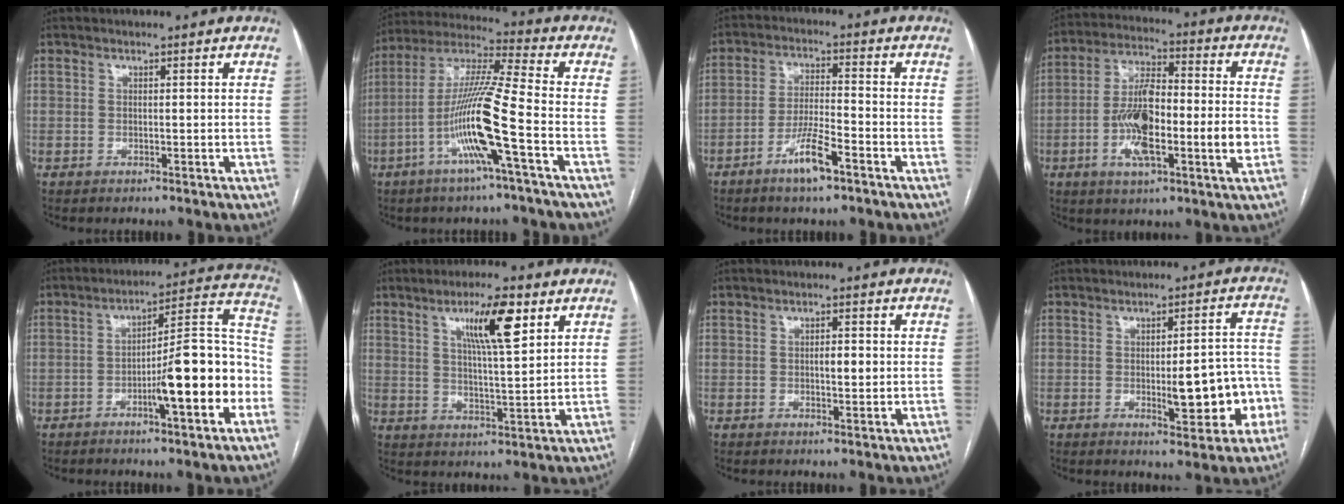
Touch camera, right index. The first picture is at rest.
{"total": 14.2, "force": [-4.9, -1.0, 13.3], "torque": [-0.264, 0.001, -0.101]}
{"total": 7.0, "force": [-4.3, 0.8, 5.5], "torque": [-0.109, -0.003, -0.077]}
{"total": 15.3, "force": [-3.2, 3.3, 14.6], "torque": [-0.267, 0.015, -0.054]}
{"total": 14.7, "force": [-4.9, 2.0, 13.7], "torque": [-0.195, 0.026, -0.073]}
{"total": 9.3, "force": [4.6, 1.0, 8.0], "torque": [-0.140, 0.003, 0.078]}
{"total": 2.4, "force": [0.1, 0.8, 2.3], "torque": [-0.038, 0.001, 0.003]}
{"total": 9.9, "force": [-2.6, 2.9, 9.1], "torque": [-0.107, 0.022, -0.025]}